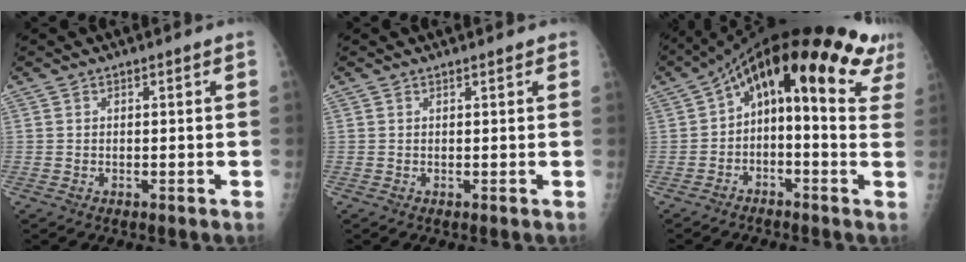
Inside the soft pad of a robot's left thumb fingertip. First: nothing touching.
{"total": 0.8, "force": [0.6, 0.3, 0.5], "torque": [-0.007, -0.001, 0.005]}
{"total": 18.5, "force": [7.0, 7.4, 15.5], "torque": [-0.206, 0.044, 0.086]}